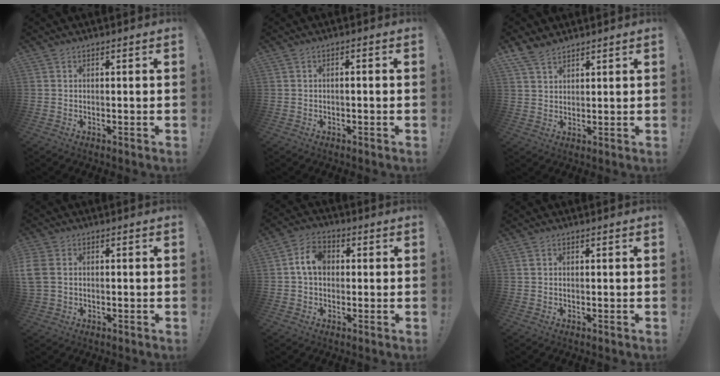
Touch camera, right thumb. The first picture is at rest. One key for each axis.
{"total": 1.3, "fx": -0.9, "fy": -0.2, "fz": 1.0, "tx": -0.019, "ty": 0.002, "tz": -0.016}
{"total": 5.8, "fx": 4.8, "fy": 2.6, "fz": 2.0, "tx": -0.041, "ty": -0.023, "tz": 0.094}
{"total": 5.6, "fx": 0.0, "fy": 4.3, "fz": 3.6, "tx": -0.085, "ty": 0.009, "tz": 0.003}
{"total": 8.1, "fx": 1.0, "fy": 5.8, "fz": 5.5, "tx": -0.095, "ty": 0.020, "tz": 0.022}
{"total": 0.5, "fx": 0.0, "fy": 0.3, "fz": 0.5, "tx": -0.012, "ty": 0.004, "tz": 0.000}